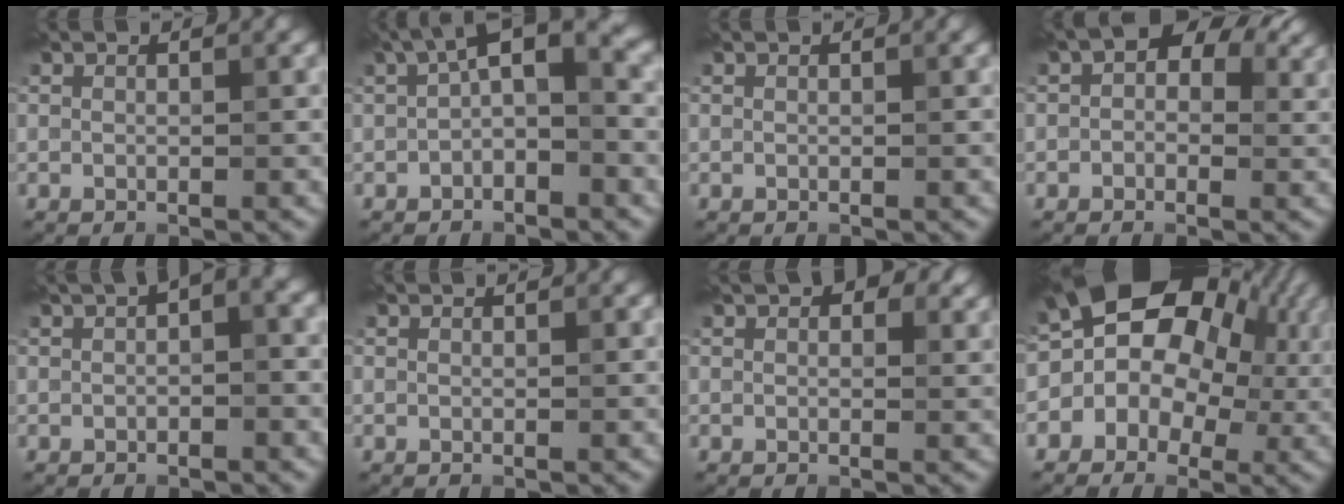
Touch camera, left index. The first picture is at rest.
{"total": 4.8, "force": [-0.1, 1.8, 4.5], "torque": [-0.067, 0.021, -0.012]}
{"total": 0.0}
{"total": 4.7, "force": [1.0, 3.2, 3.2], "torque": [-0.024, 0.013, -0.007]}
{"total": 2.8, "force": [0.6, 1.0, 2.5], "torque": [-0.028, 0.015, 0.005]}
{"total": 0.0}
{"total": 3.4, "force": [1.7, 1.7, 2.4], "torque": [-0.033, 0.001, 0.026]}
{"total": 16.2, "force": [3.2, 12.0, 10.3], "torque": [-0.148, 0.044, 0.035]}